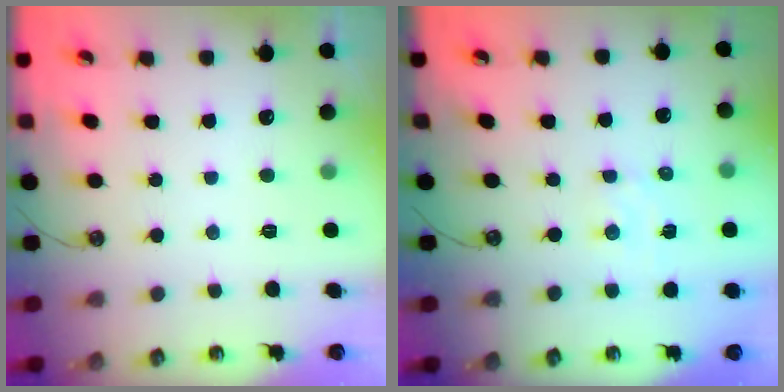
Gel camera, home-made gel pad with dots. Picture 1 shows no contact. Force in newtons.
{"total": 1.2, "press": 1.2, "slide": 0.1}